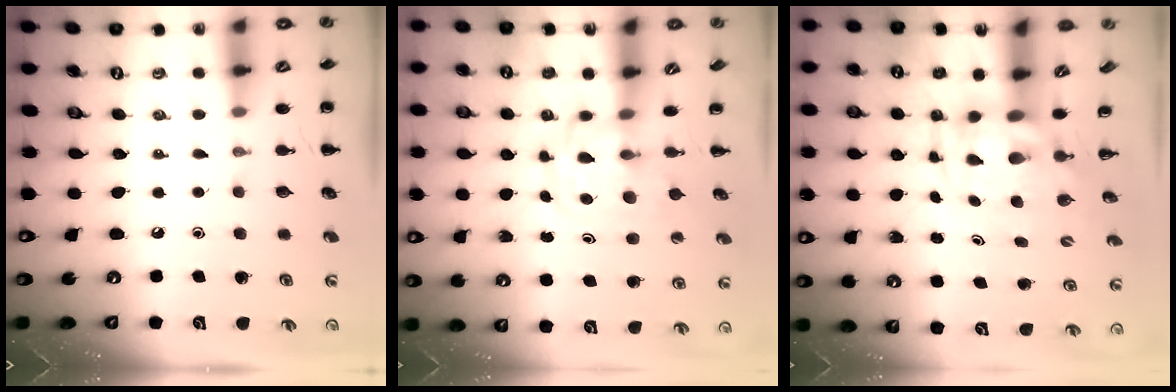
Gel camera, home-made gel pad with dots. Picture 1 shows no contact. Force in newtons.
{"total": 2.7, "press": 2.7, "slide": 0.3}
{"total": 3.4, "press": 3.3, "slide": 0.9}